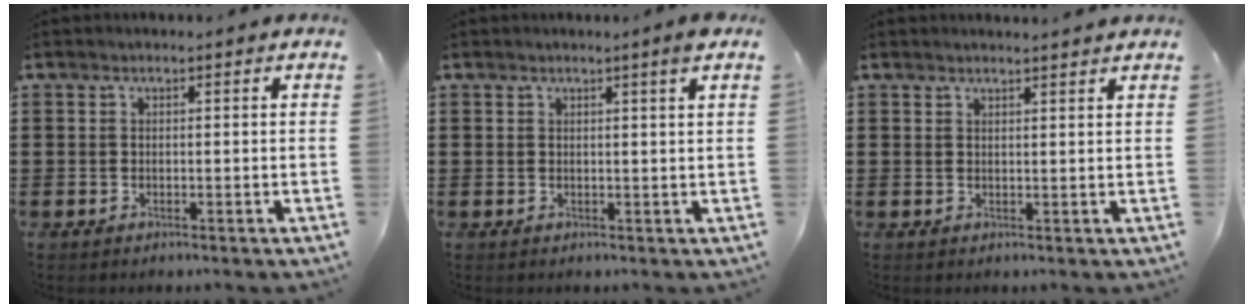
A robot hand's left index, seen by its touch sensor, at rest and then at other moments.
{"total": 1.9, "force": [1.3, -0.4, 1.3], "torque": [-0.025, -0.005, 0.024]}
{"total": 1.6, "force": [1.5, -0.1, 0.3], "torque": [-0.008, 0.000, 0.030]}